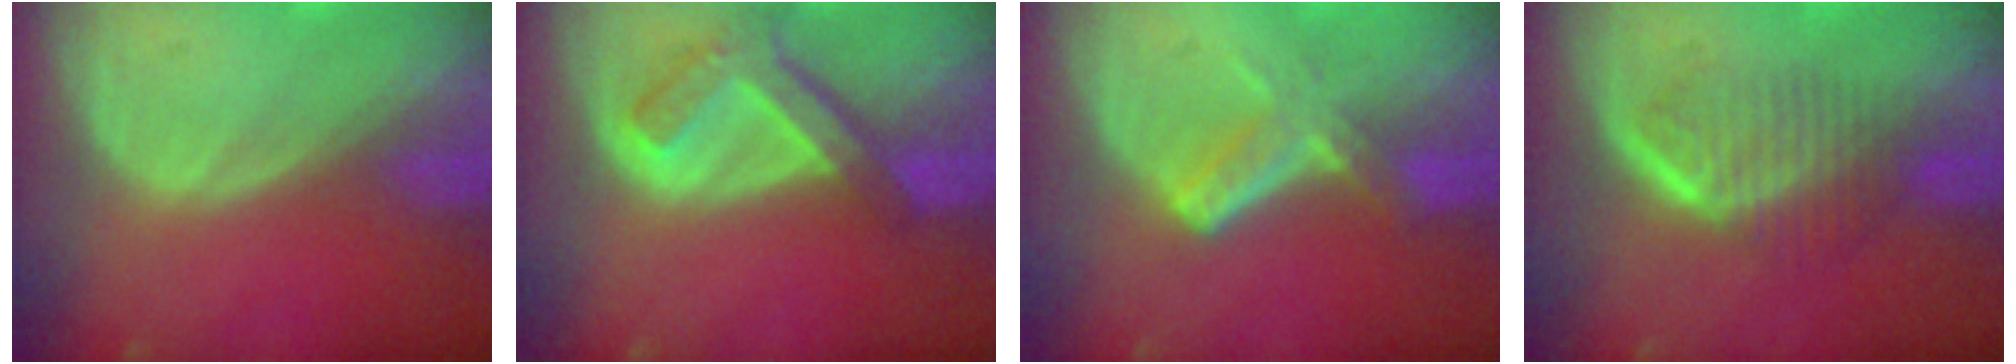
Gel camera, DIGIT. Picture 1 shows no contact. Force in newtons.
{"total": 7.4, "press": 6.4, "slide": 3.7}
{"total": 5.8, "press": 5.2, "slide": 2.5}
{"total": 6.7, "press": 5.8, "slide": 3.2}